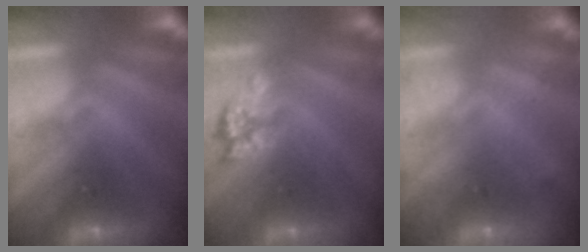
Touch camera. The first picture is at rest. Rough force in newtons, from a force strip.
{"total": 2.4}
{"total": 2.2}